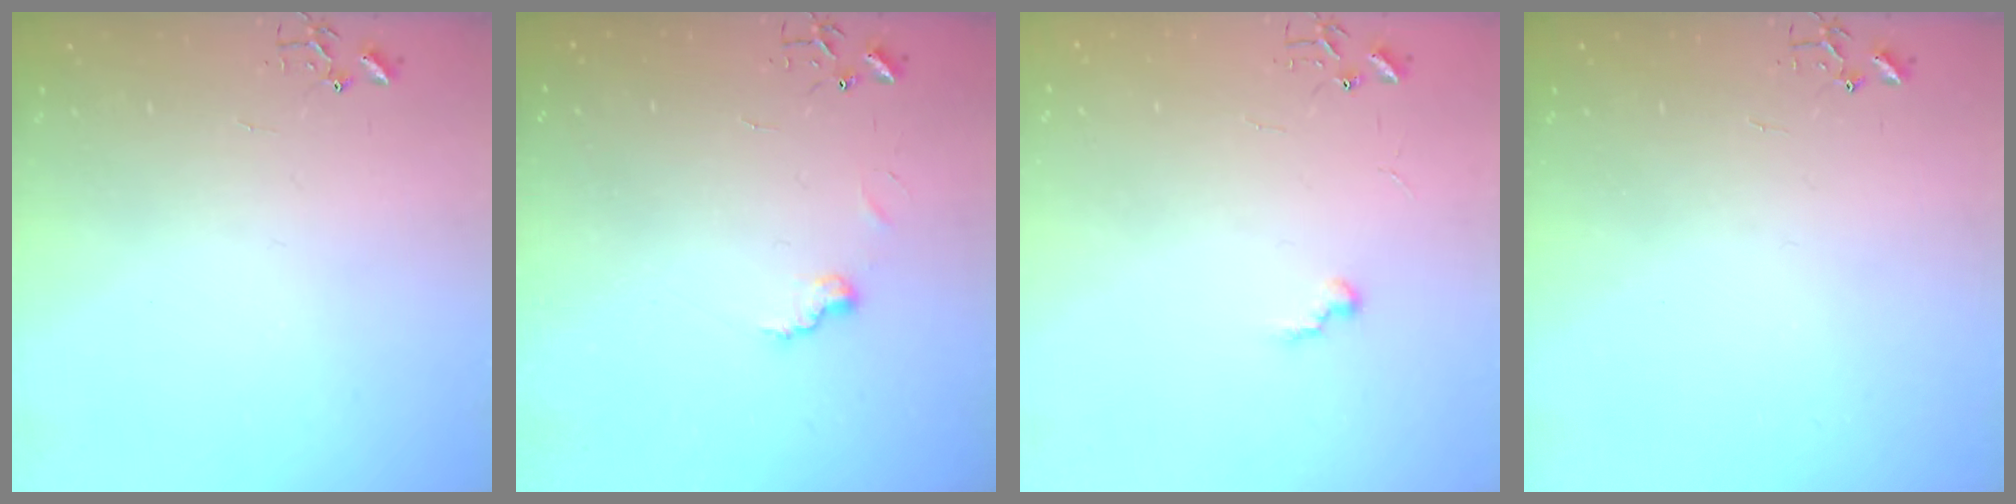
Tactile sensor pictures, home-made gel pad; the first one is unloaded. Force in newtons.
{"total": 7.4, "press": 7.4, "slide": 0.4}
{"total": 5.3, "press": 5.3, "slide": 0.5}
{"total": 0.0}